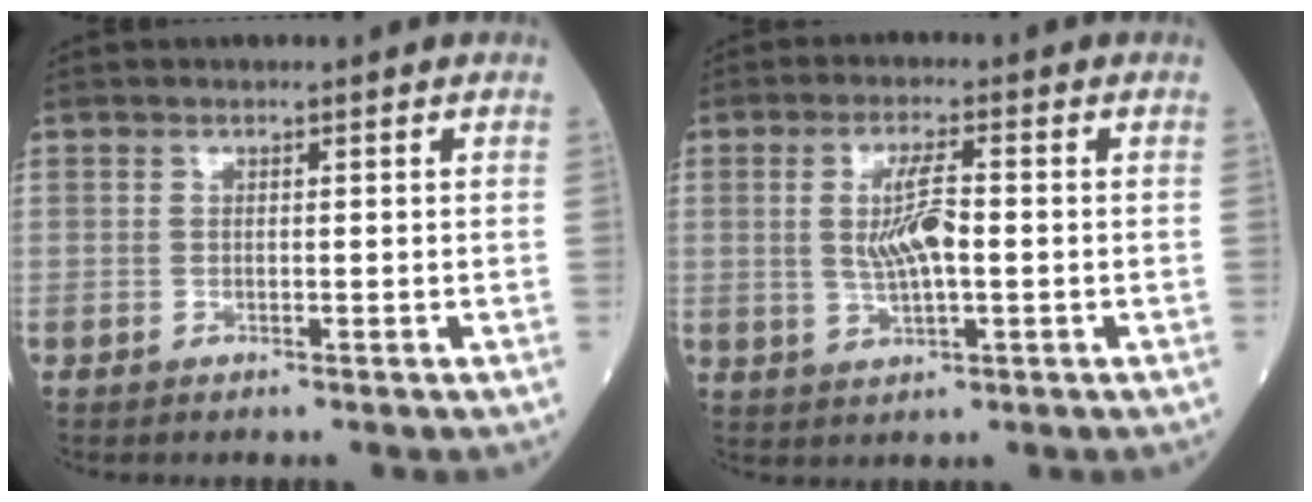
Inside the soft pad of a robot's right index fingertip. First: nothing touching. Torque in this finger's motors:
{"motor_torque": [0.25, -0.03, 0.12, 0.04]}